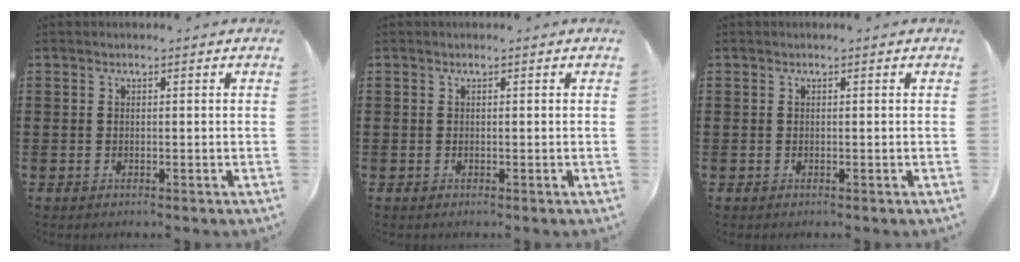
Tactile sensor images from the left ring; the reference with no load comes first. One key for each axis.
{"total": 0.0}
{"total": 0.0}